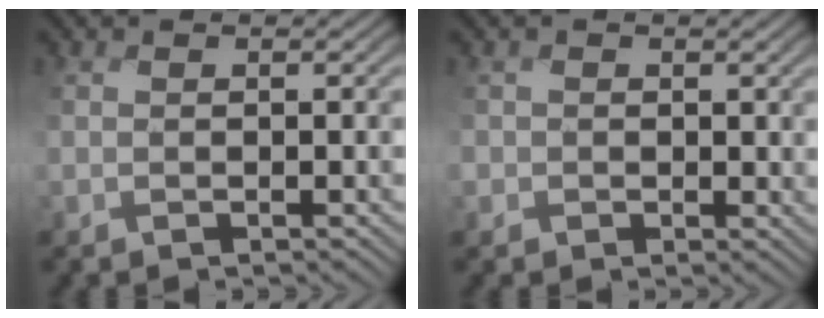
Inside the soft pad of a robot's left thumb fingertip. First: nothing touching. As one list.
[{"total": 1.1, "force": [0.3, 0.9, -0.6], "torque": [0.008, 0.001, -0.001]}]